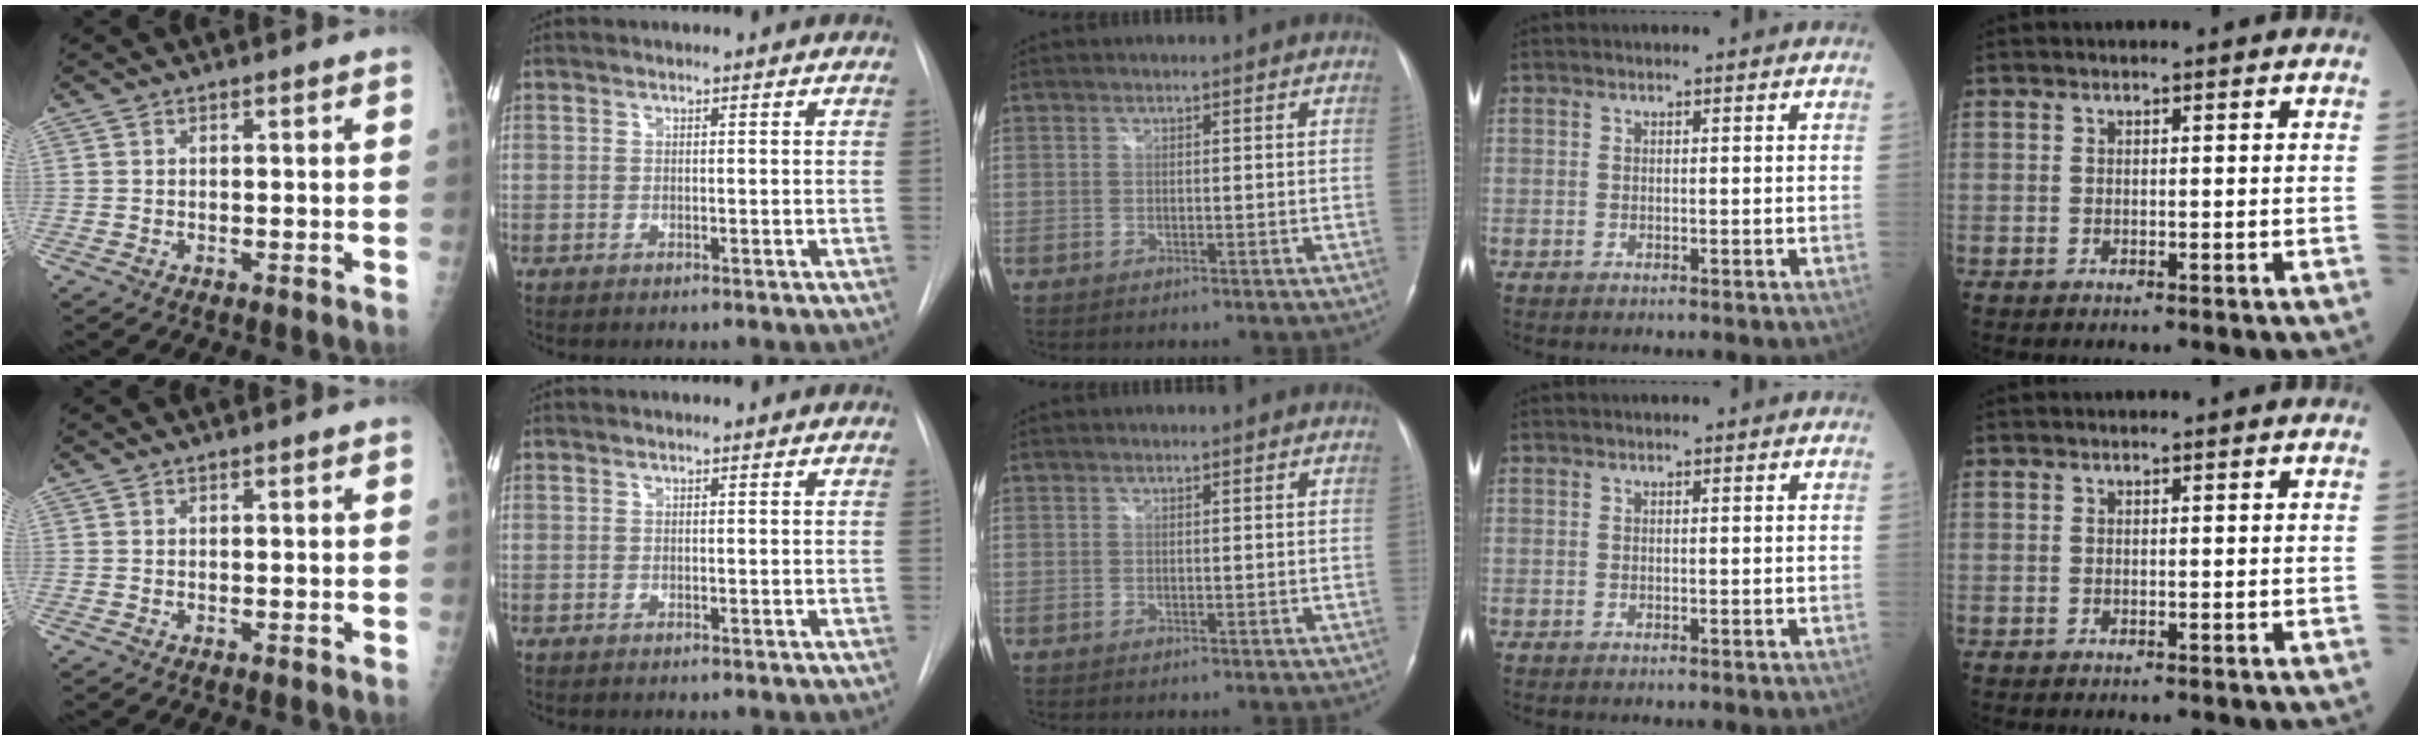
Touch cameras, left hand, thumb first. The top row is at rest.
{}